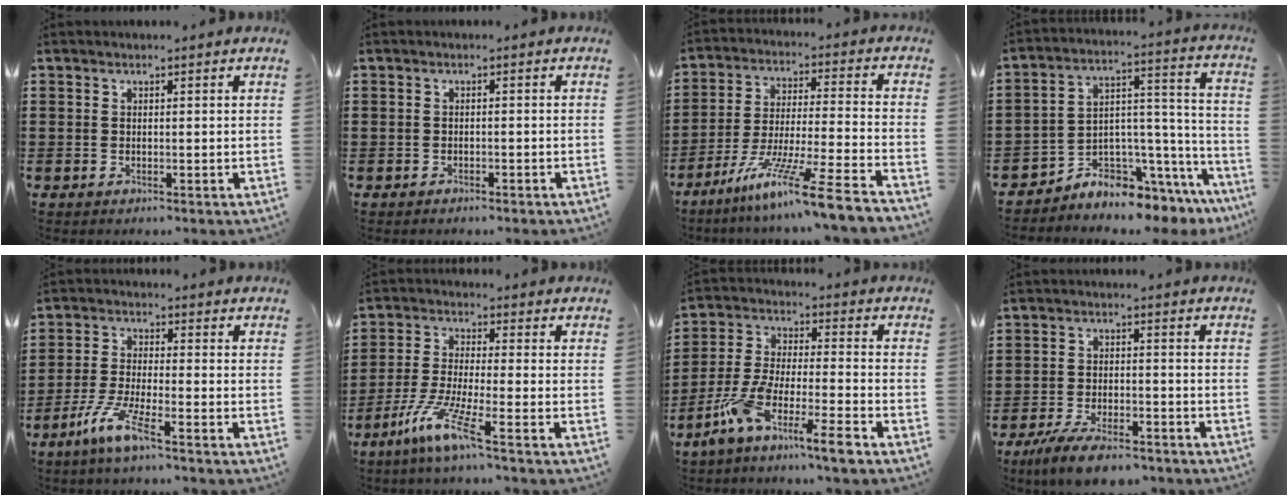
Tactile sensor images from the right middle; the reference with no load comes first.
{"total": 0.8, "force": [-0.7, 0.2, 0.1], "torque": [-0.005, -0.002, -0.015]}
{"total": 12.2, "force": [-9.6, -0.9, 7.5], "torque": [-0.135, 0.005, -0.185]}
{"total": 5.1, "force": [-4.9, 1.4, 0.1], "torque": [-0.010, -0.011, -0.094]}
{"total": 6.4, "force": [-4.1, 0.5, 4.9], "torque": [-0.112, -0.014, -0.079]}
{"total": 8.0, "force": [-5.1, 0.3, 6.2], "torque": [-0.139, -0.017, -0.100]}
{"total": 9.3, "force": [-7.4, 0.3, 5.6], "torque": [-0.131, -0.009, -0.152]}
{"total": 6.2, "force": [-5.3, 1.2, 2.9], "torque": [-0.064, -0.002, -0.103]}